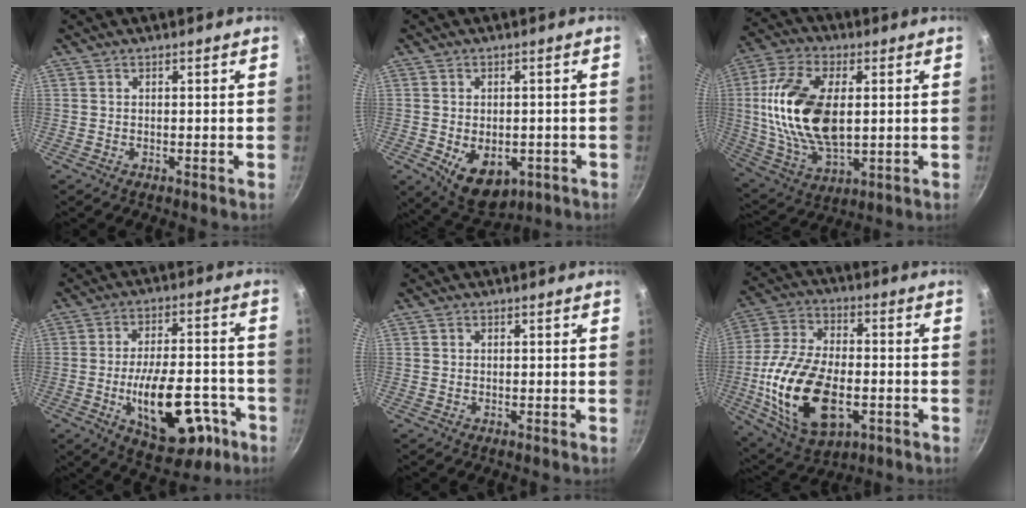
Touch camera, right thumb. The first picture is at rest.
{"total": 9.5, "force": [-2.5, 6.3, 6.6], "torque": [-0.073, -0.005, -0.018]}
{"total": 20.0, "force": [2.1, 11.2, 16.4], "torque": [-0.310, 0.000, 0.041]}
{"total": 18.4, "force": [-6.5, 9.0, 14.6], "torque": [-0.198, 0.034, -0.081]}
{"total": 0.7, "force": [0.2, 0.7, 0.2], "torque": [-0.002, 0.003, 0.002]}
{"total": 21.6, "force": [-4.9, 12.1, 17.2], "torque": [-0.330, 0.016, -0.081]}